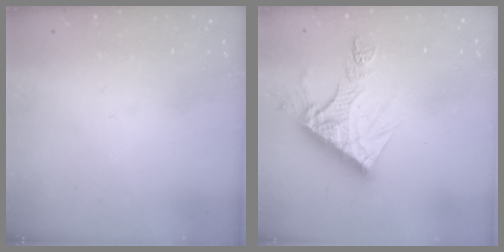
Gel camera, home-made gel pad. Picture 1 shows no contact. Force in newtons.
{"total": 13.5, "press": 13.4, "slide": 1.2}